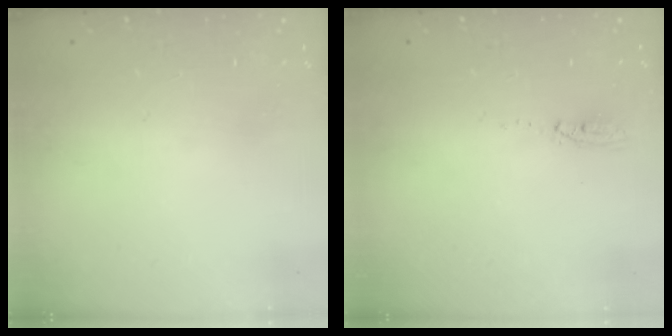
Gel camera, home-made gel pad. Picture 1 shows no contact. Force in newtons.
{"total": 3.6, "press": 3.4, "slide": 1.0}